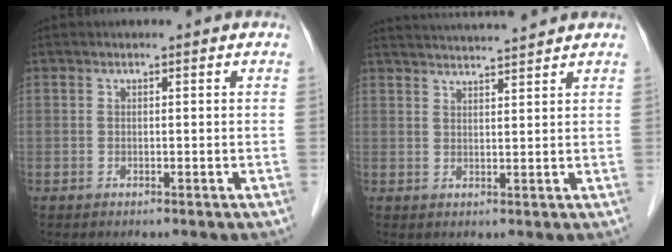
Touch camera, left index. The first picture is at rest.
{"total": 8.2, "force": [7.8, -0.9, 2.5], "torque": [-0.044, 0.017, 0.115]}